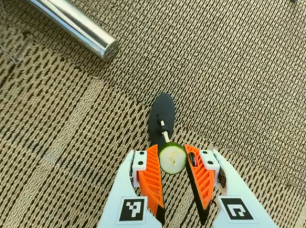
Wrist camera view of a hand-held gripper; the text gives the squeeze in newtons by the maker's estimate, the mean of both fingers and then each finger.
{"total": 6.6, "left": 6.2, "right": 7.1}